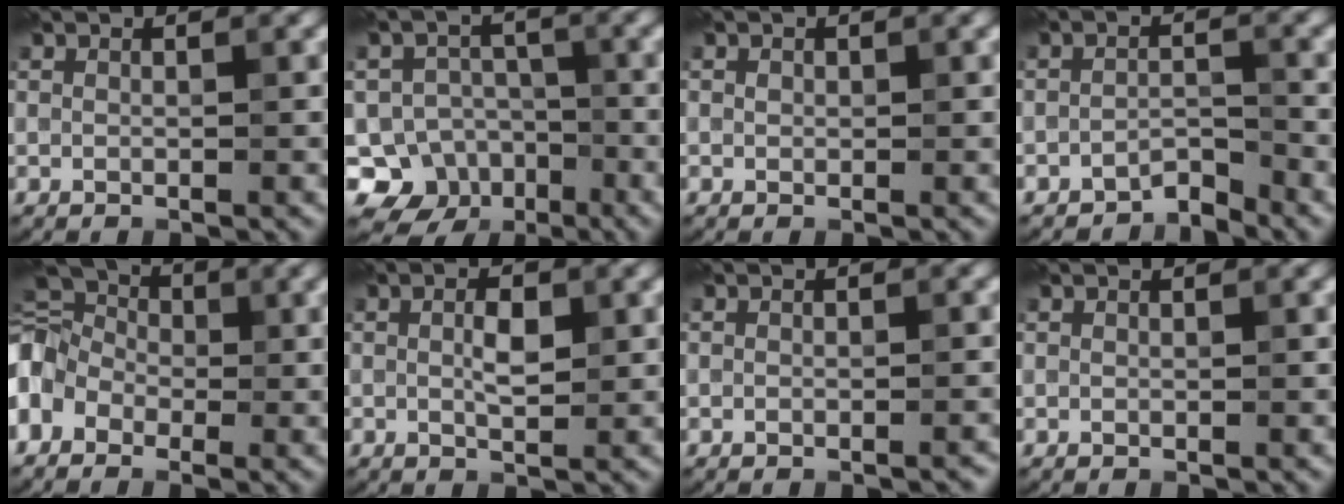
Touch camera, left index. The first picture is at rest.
{"total": 7.8, "force": [-4.2, 6.4, 1.6], "torque": [-0.001, 0.000, -0.078]}
{"total": 0.6, "force": [0.1, 0.5, 0.2], "torque": [0.000, -0.002, 0.000]}
{"total": 2.1, "force": [-2.0, 0.5, 0.5], "torque": [-0.008, 0.007, -0.039]}
{"total": 8.7, "force": [-0.6, 6.5, 5.7], "torque": [-0.123, 0.033, -0.040]}
{"total": 2.1, "force": [0.2, 0.9, 1.9], "torque": [-0.037, 0.001, 0.003]}
{"total": 0.7, "force": [-0.6, 0.3, 0.3], "torque": [-0.003, 0.002, -0.008]}
{"total": 0.0}